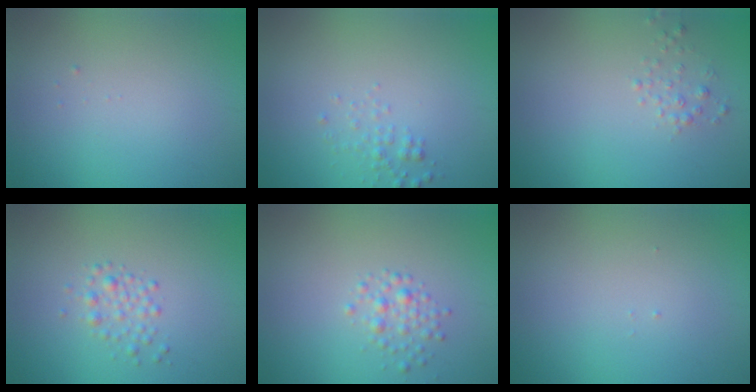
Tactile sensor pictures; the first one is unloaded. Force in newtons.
{"total": 1.1, "press": 1.1, "slide": 0.0}
{"total": 0.9, "press": 0.9, "slide": 0.0}
{"total": 1.6, "press": 1.6, "slide": 0.0}
{"total": 1.6, "press": 1.6, "slide": 0.1}
{"total": 0.0}